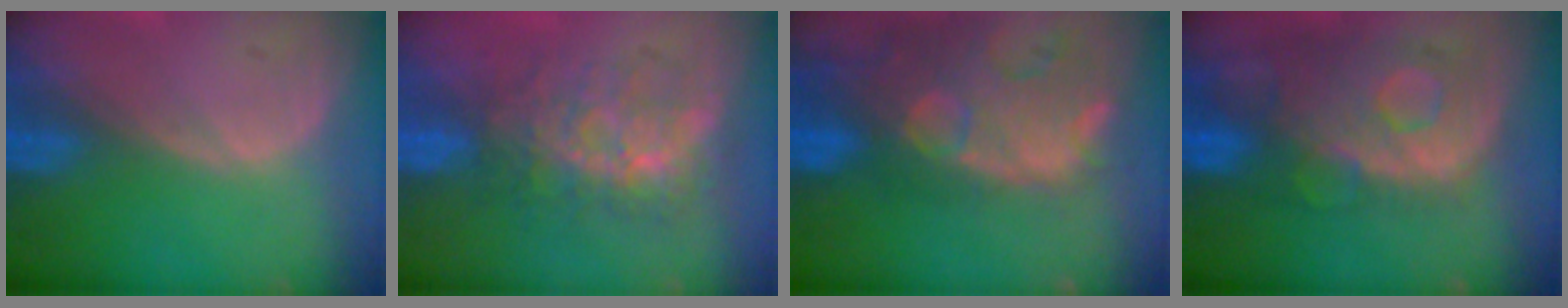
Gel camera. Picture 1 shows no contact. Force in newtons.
{"total": 8.7, "press": 7.5, "slide": 4.4}
{"total": 14.4, "press": 11.8, "slide": 8.3}
{"total": 11.3, "press": 9.8, "slide": 5.6}